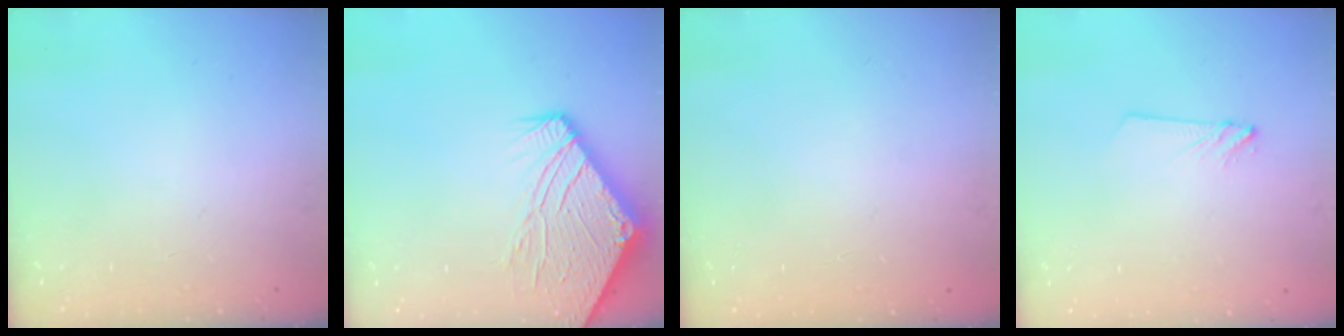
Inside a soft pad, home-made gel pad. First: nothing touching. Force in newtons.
{"total": 13.5, "press": 13.4, "slide": 1.8}
{"total": 0.0}
{"total": 2.8, "press": 2.8, "slide": 0.3}